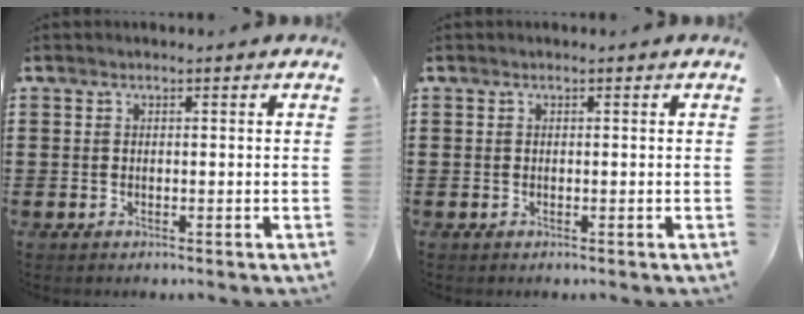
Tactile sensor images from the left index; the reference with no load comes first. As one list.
[{"total": 0.0}]